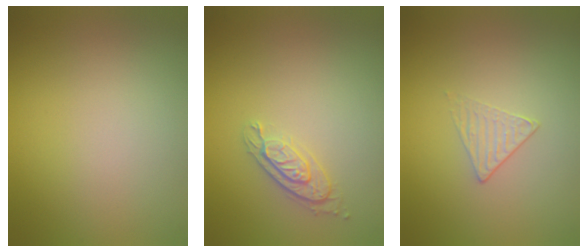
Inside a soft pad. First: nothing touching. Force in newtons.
{"total": 2.1, "press": 1.8, "slide": 1.1}
{"total": 1.2, "press": 0.7, "slide": 1.0}